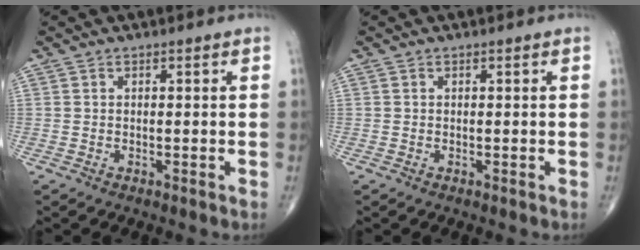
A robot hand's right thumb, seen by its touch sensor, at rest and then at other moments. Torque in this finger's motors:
{"motor_torque": [-0.06, 0.06, 0.25, 0.18, -0.04]}